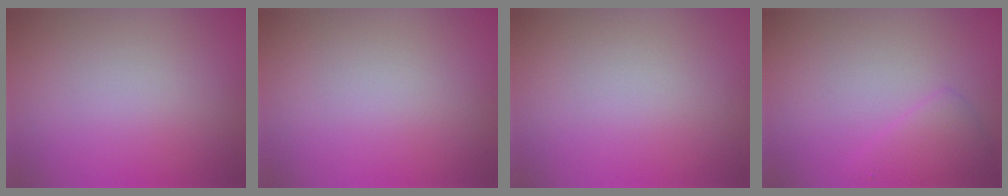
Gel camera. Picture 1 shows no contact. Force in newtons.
{"total": 0.0}
{"total": 0.0}
{"total": 2.1, "press": 2.1, "slide": 0.0}